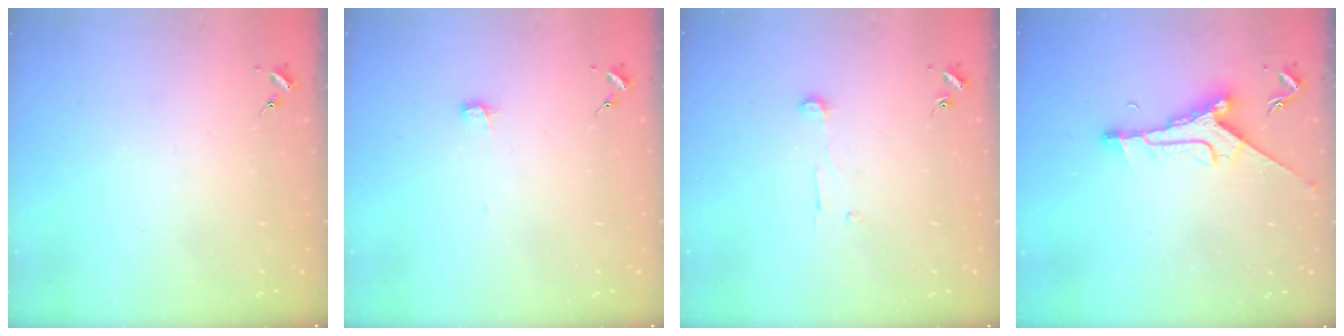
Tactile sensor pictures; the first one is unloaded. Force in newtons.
{"total": 3.7, "press": 3.7, "slide": 0.4}
{"total": 5.0, "press": 5.0, "slide": 0.5}
{"total": 9.9, "press": 9.9, "slide": 0.6}